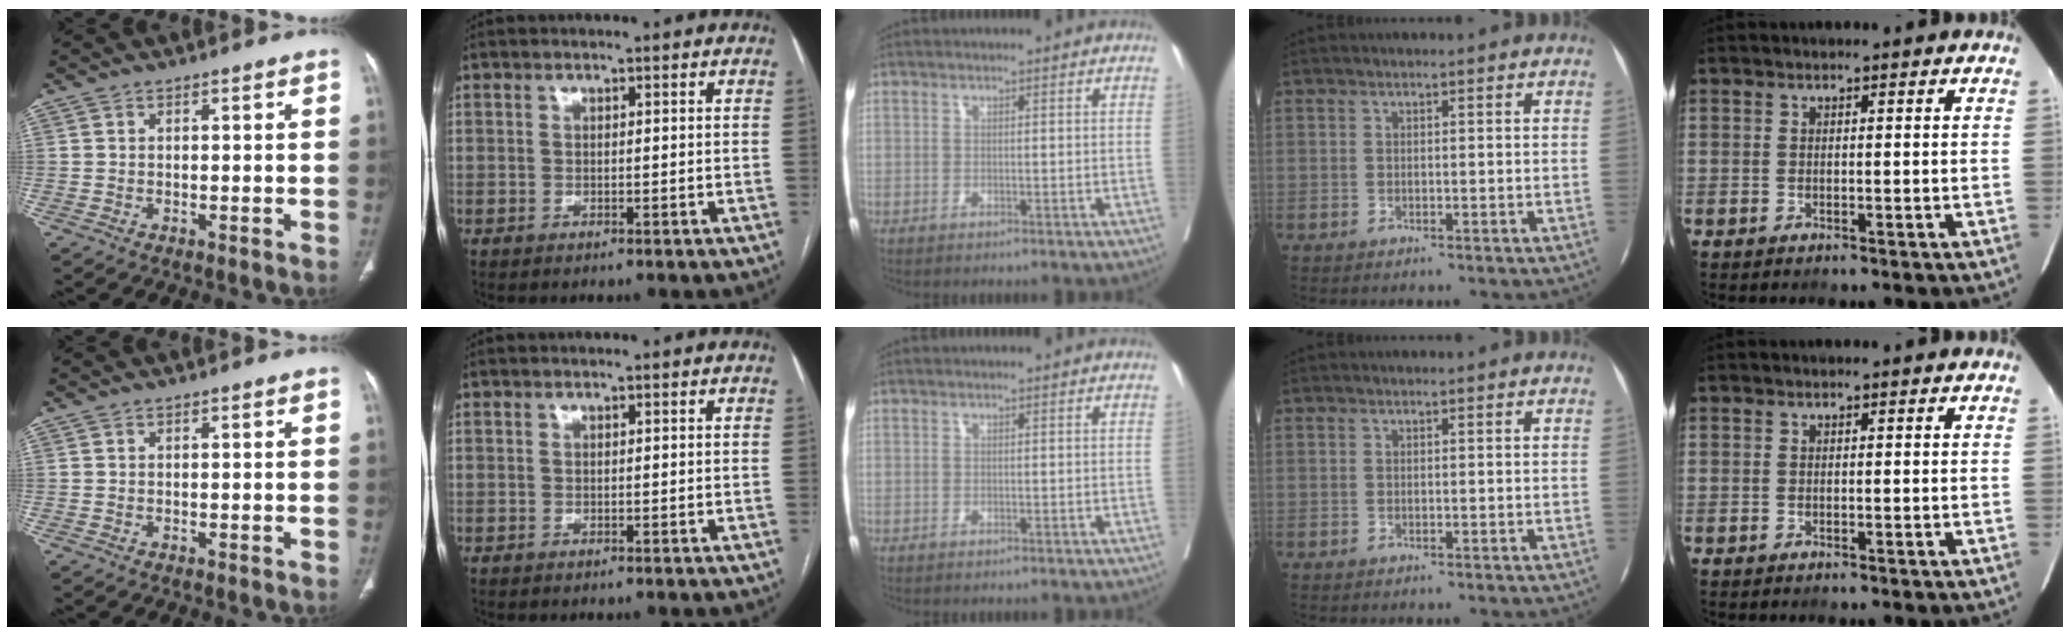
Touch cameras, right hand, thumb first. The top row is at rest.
{}